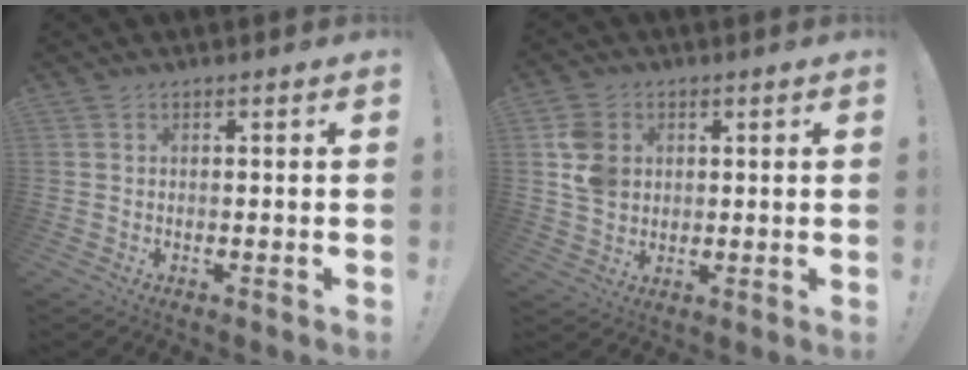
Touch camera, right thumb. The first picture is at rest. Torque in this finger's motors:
{"motor_torque": [1.01, 1.16, 0.88, -0.06, 0.15]}